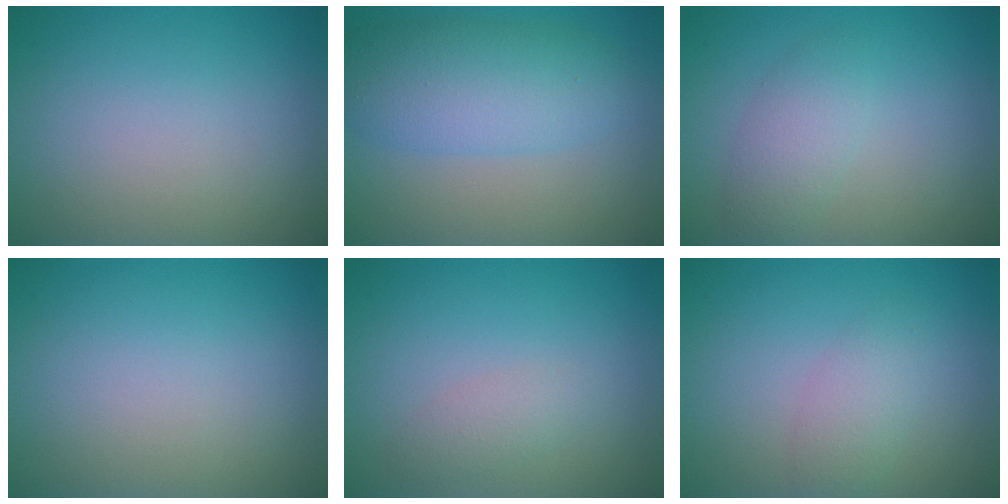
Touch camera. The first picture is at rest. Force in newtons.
{"total": 6.0, "press": 6.0, "slide": 0.1}
{"total": 2.5, "press": 2.5, "slide": 0.0}
{"total": 0.0}
{"total": 1.5, "press": 1.5, "slide": 0.1}
{"total": 2.3, "press": 2.3, "slide": 0.1}